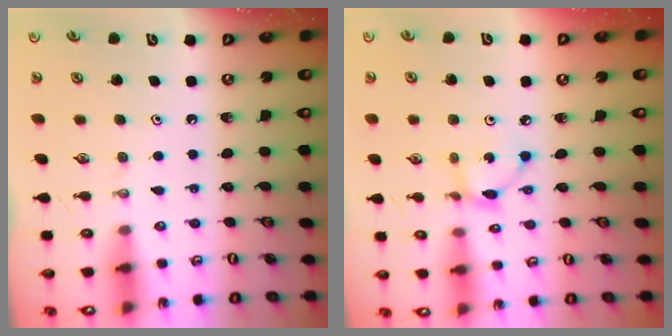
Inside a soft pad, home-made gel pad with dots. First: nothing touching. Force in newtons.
{"total": 3.4, "press": 3.4, "slide": 0.2}